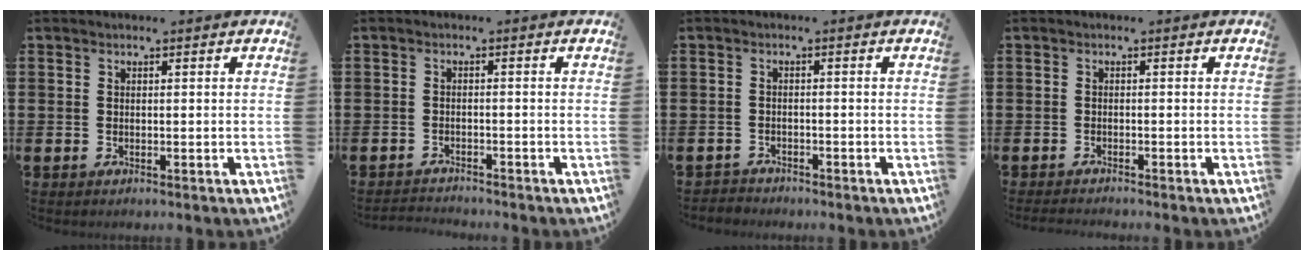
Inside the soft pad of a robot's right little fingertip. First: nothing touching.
{"total": 1.4, "force": [-1.4, 0.0, -0.1], "torque": [-0.003, 0.002, -0.029]}
{"total": 1.3, "force": [-1.2, 0.3, -0.2], "torque": [0.000, 0.003, -0.027]}
{"total": 0.8, "force": [-0.8, -0.1, 0.2], "torque": [-0.005, -0.002, -0.015]}